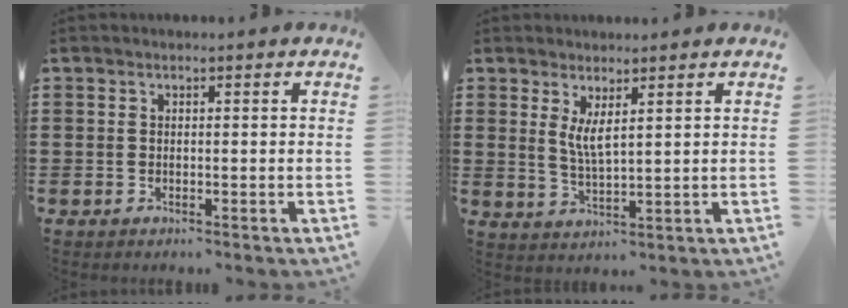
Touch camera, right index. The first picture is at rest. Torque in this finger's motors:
{"motor_torque": [0.03, -0.03, 0.40, 0.09]}